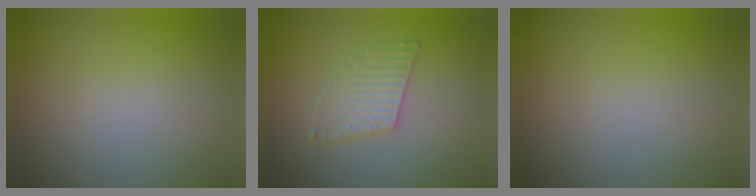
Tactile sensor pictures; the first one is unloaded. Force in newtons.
{"total": 2.8, "press": 2.8, "slide": 0.3}
{"total": 0.0}